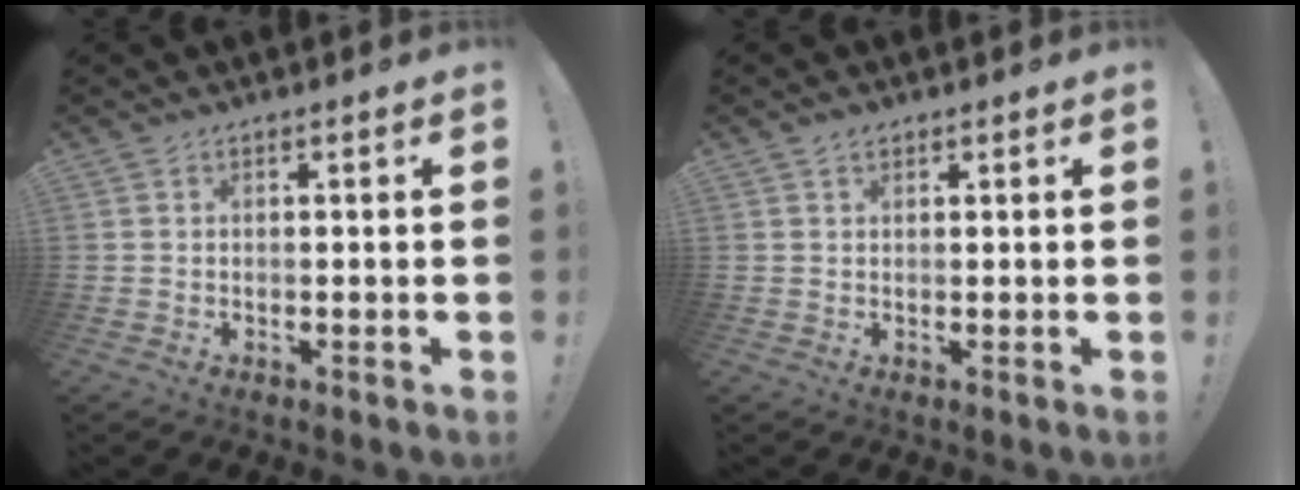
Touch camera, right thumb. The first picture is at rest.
{"total": 1.3, "force": [0.9, 0.8, 0.5], "torque": [-0.009, 0.001, 0.017]}